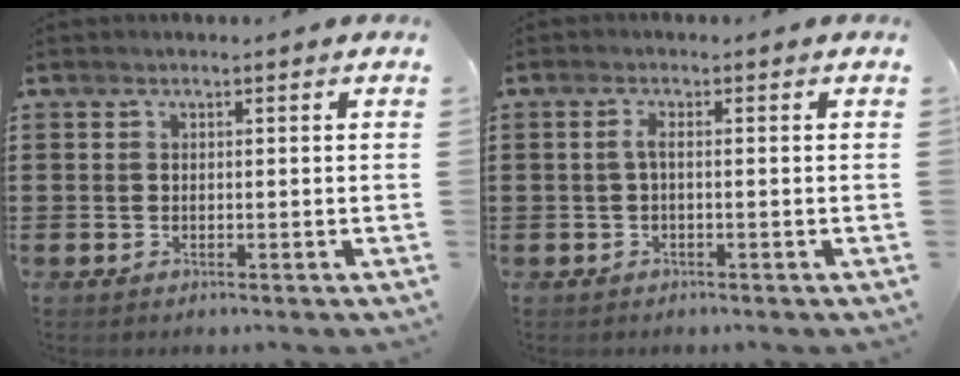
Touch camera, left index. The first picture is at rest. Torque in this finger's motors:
{"motor_torque": [0.02, 0.02, 0.04, 0.01]}